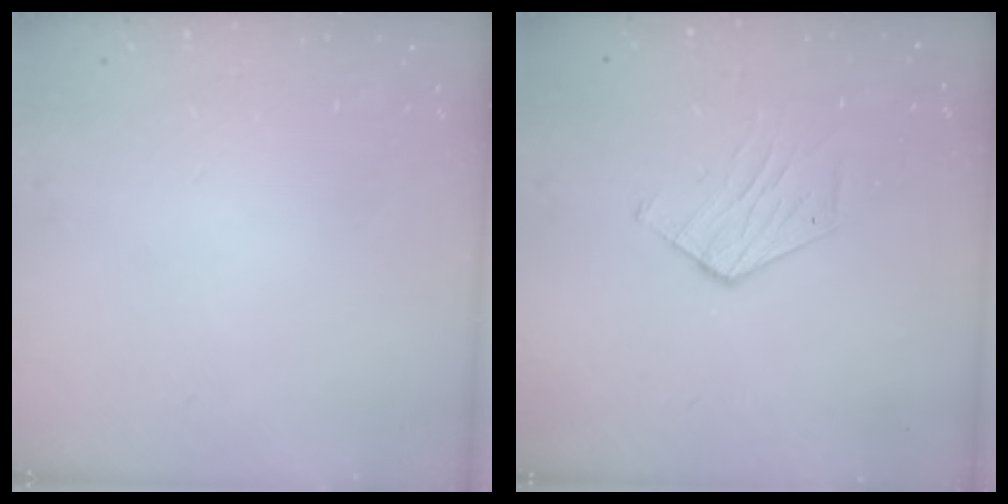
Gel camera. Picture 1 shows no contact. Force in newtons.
{"total": 6.3, "press": 6.3, "slide": 0.5}